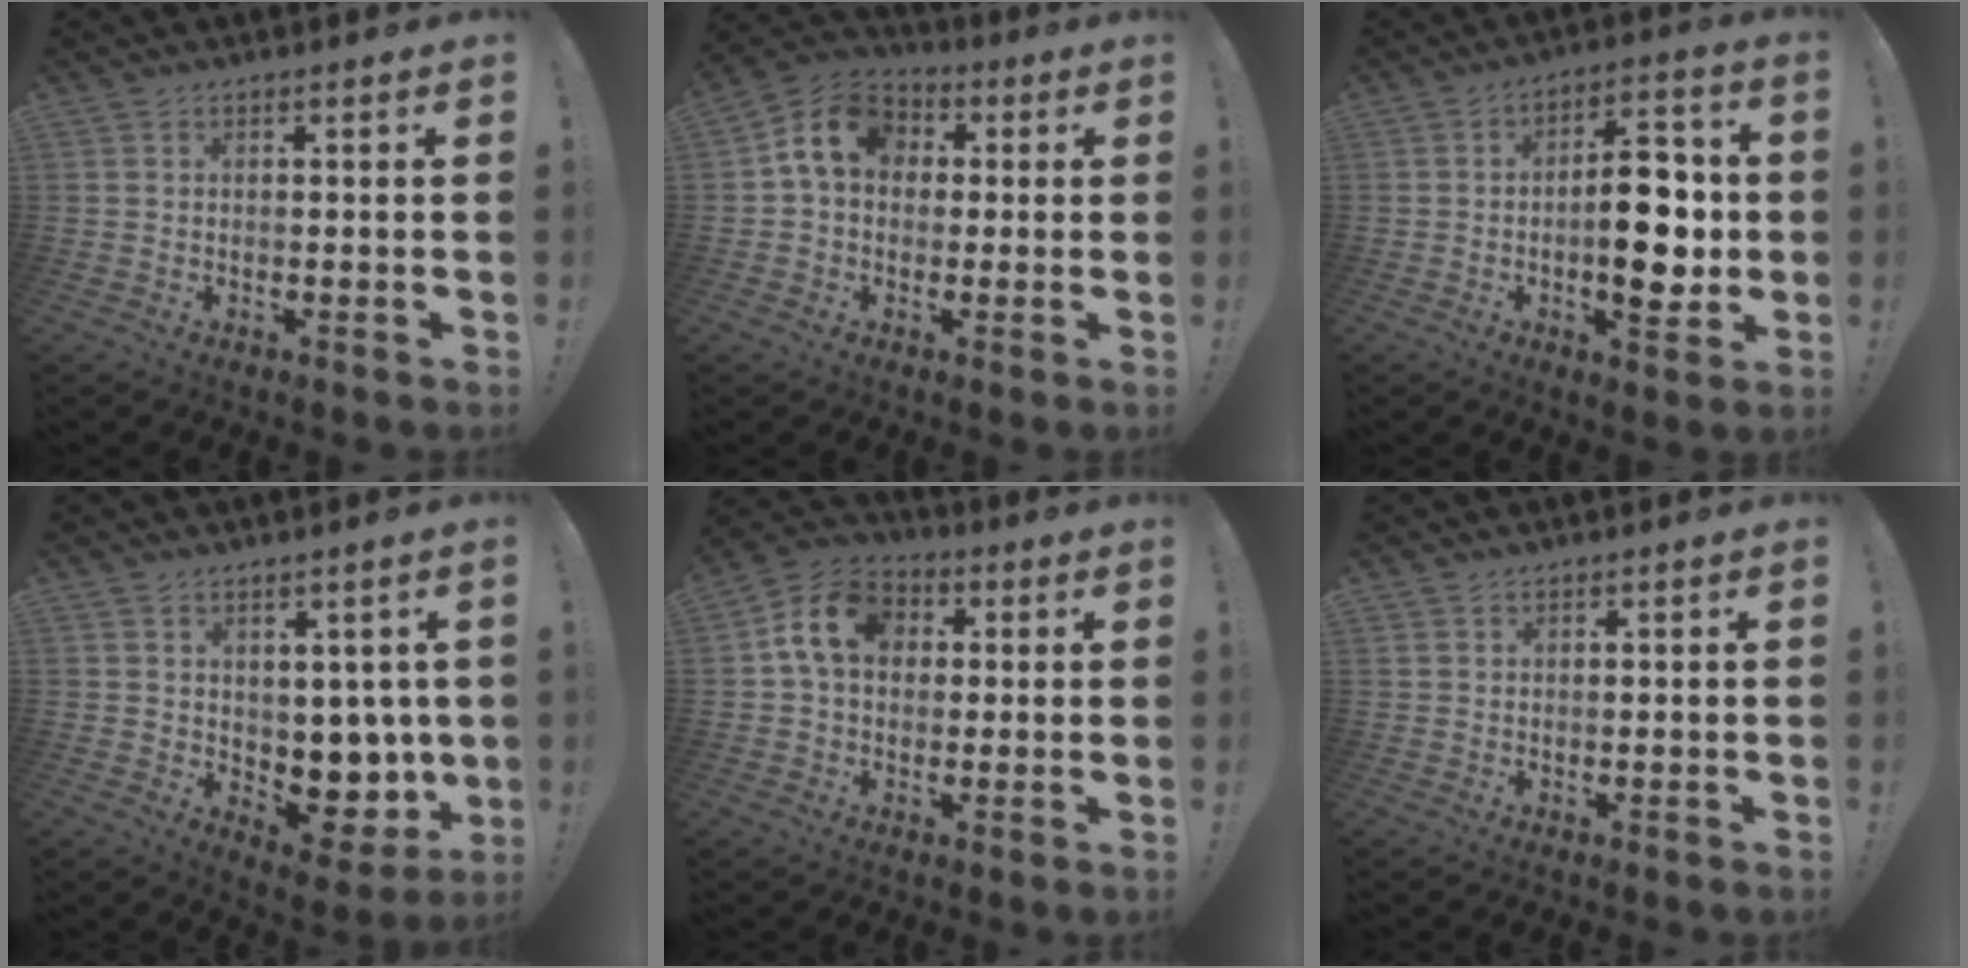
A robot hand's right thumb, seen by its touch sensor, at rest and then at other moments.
{"total": 11.4, "force": [2.2, 9.0, 6.7], "torque": [-0.106, 0.011, 0.046]}
{"total": 14.9, "force": [-1.4, 7.3, 12.9], "torque": [-0.179, 0.013, -0.027]}
{"total": 8.0, "force": [1.9, 6.6, 4.1], "torque": [-0.028, -0.029, 0.047]}
{"total": 12.7, "force": [2.9, 9.6, 7.8], "torque": [-0.119, 0.014, 0.061]}
{"total": 0.8, "force": [0.7, 0.2, 0.3], "torque": [-0.003, -0.002, 0.013]}